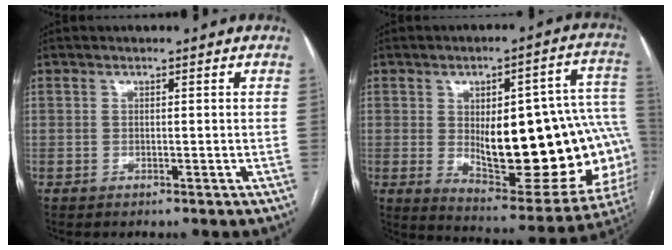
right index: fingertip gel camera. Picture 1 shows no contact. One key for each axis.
{"total": 26.1, "fx": -1.8, "fy": 8.9, "fz": 24.4, "tx": -0.251, "ty": 0.022, "tz": 0.005}